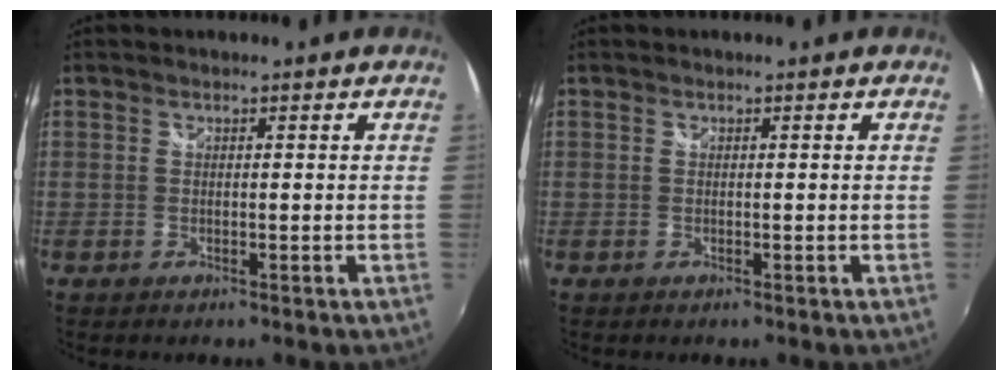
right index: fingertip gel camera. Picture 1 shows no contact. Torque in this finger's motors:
{"motor_torque": [0.39, 0.41, 0.00, 0.00]}